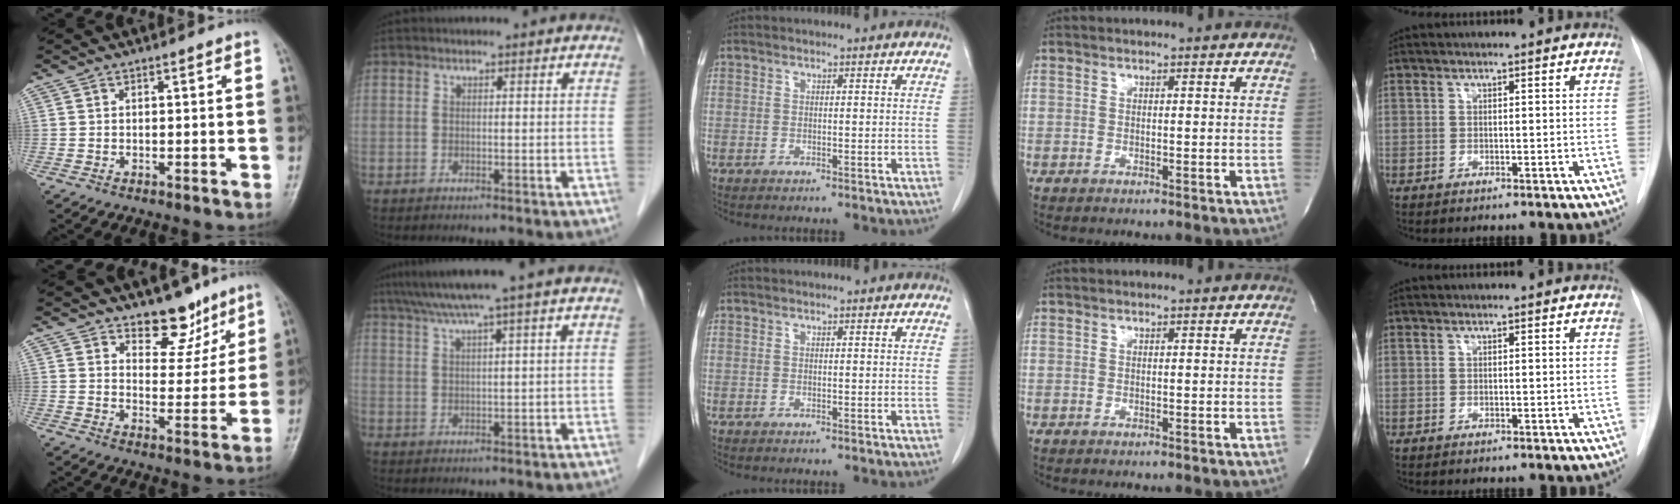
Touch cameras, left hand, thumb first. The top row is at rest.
{"thumb": {"total": 8.7, "force": [6.5, 4.6, 3.5], "torque": [-0.009, -0.046, 0.102]}, "index": {"total": 6.1, "force": [4.2, -1.6, 4.1], "torque": [-0.070, 0.021, 0.076]}}